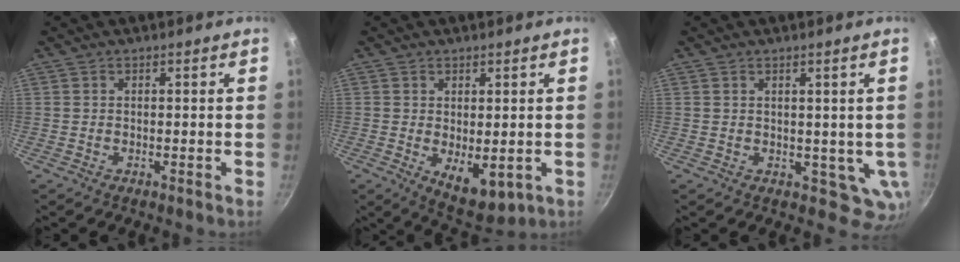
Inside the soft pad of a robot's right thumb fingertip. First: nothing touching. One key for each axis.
{"total": 7.5, "fx": -0.6, "fy": 4.0, "fz": 6.3, "tx": -0.077, "ty": -0.019, "tz": 0.008}
{"total": 5.2, "fx": 1.4, "fy": 3.7, "fz": 3.4, "tx": -0.032, "ty": -0.010, "tz": 0.029}